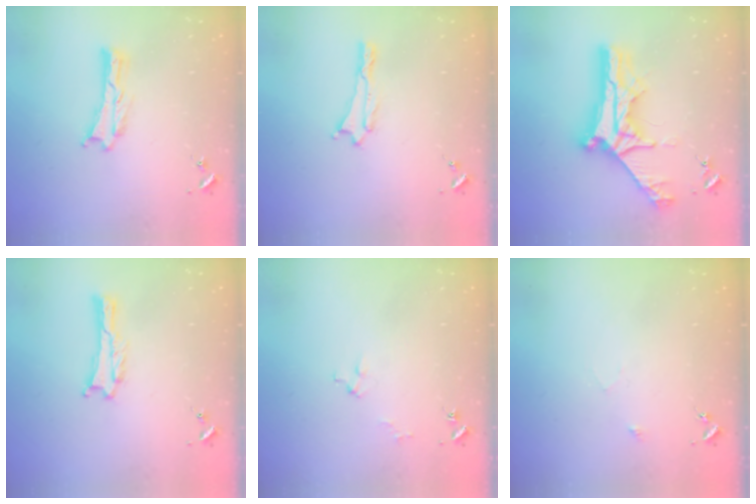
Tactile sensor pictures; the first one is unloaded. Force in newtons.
{"total": 0.0}
{"total": 13.8, "press": 13.8, "slide": 1.0}
{"total": 0.5, "press": 0.5, "slide": 0.1}
{"total": 2.0, "press": 2.0, "slide": 0.1}
{"total": 2.5, "press": 2.5, "slide": 0.2}